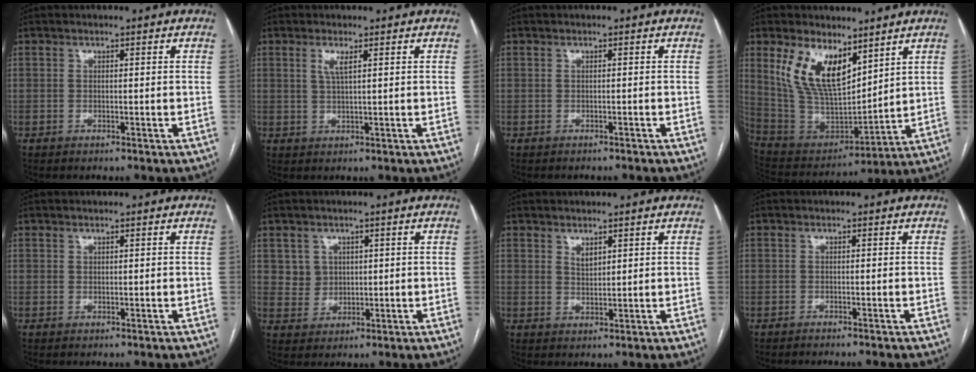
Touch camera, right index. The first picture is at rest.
{"total": 2.2, "force": [1.0, 0.1, 1.9], "torque": [-0.048, -0.001, 0.022]}
{"total": 1.4, "force": [-1.3, 0.1, 0.4], "torque": [-0.010, -0.002, -0.018]}
{"total": 14.3, "force": [7.9, 6.3, 10.1], "torque": [-0.204, 0.007, 0.164]}
{"total": 0.0}
{"total": 3.7, "force": [1.3, 3.4, 0.3], "torque": [-0.006, 0.007, 0.027]}
{"total": 1.8, "force": [1.2, 0.8, 1.1], "torque": [-0.020, -0.003, 0.028]}
{"total": 2.9, "force": [-2.6, -0.1, 1.2], "torque": [-0.015, -0.001, -0.035]}